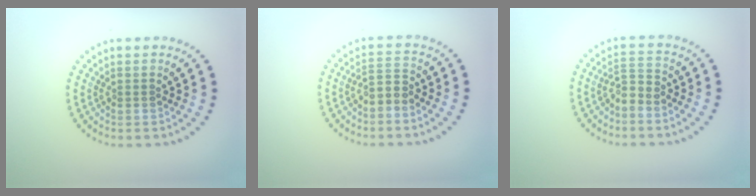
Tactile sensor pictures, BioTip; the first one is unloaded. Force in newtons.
{"total": 2.0, "press": 1.4, "slide": 1.4}
{"total": 2.1, "press": 1.4, "slide": 1.5}